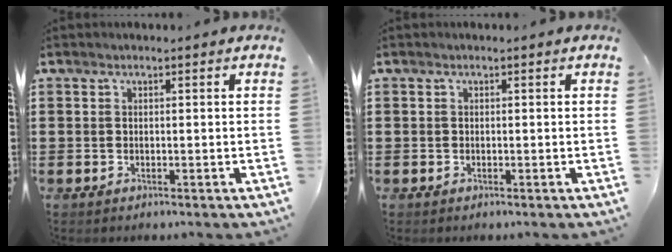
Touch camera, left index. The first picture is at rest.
{"total": 0.0}